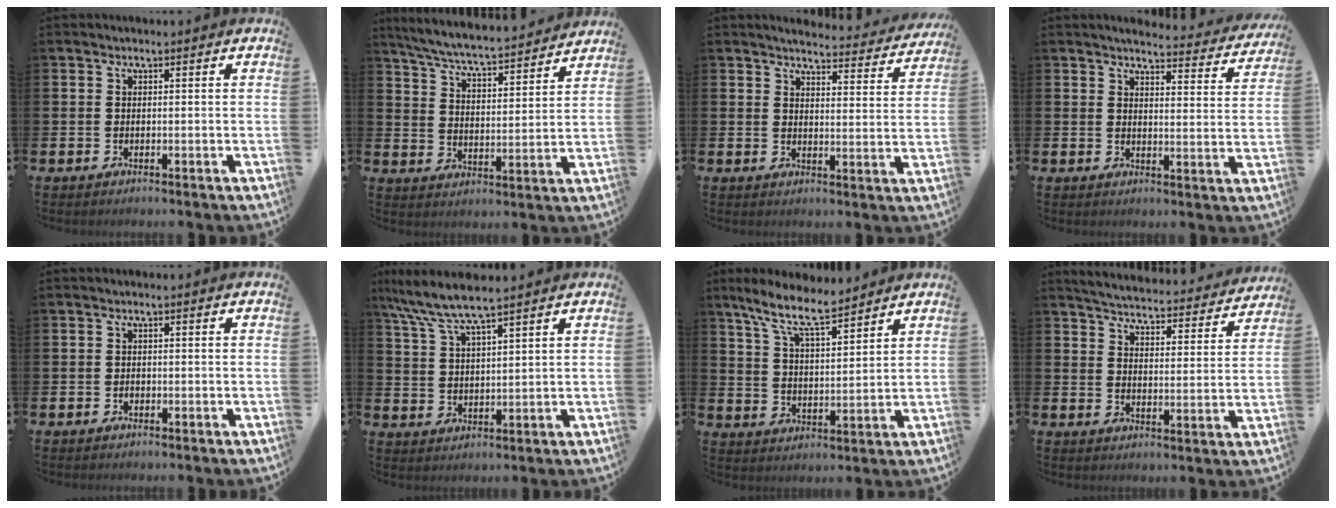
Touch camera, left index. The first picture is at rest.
{"total": 6.5, "force": [6.2, 0.3, 1.8], "torque": [-0.063, -0.049, 0.105]}
{"total": 4.4, "force": [4.3, 0.5, 0.7], "torque": [-0.018, -0.035, 0.071]}
{"total": 4.0, "force": [3.9, 0.2, 0.6], "torque": [-0.013, -0.034, 0.063]}
{"total": 0.7, "force": [-0.2, 0.5, 0.3], "torque": [0.000, 0.001, -0.008]}
{"total": 6.7, "force": [5.9, 0.5, 3.0], "torque": [-0.084, -0.023, 0.106]}
{"total": 8.9, "force": [7.7, 1.6, 4.3], "torque": [-0.112, -0.030, 0.138]}
{"total": 4.7, "force": [4.6, 0.4, 0.5], "torque": [-0.027, -0.042, 0.074]}